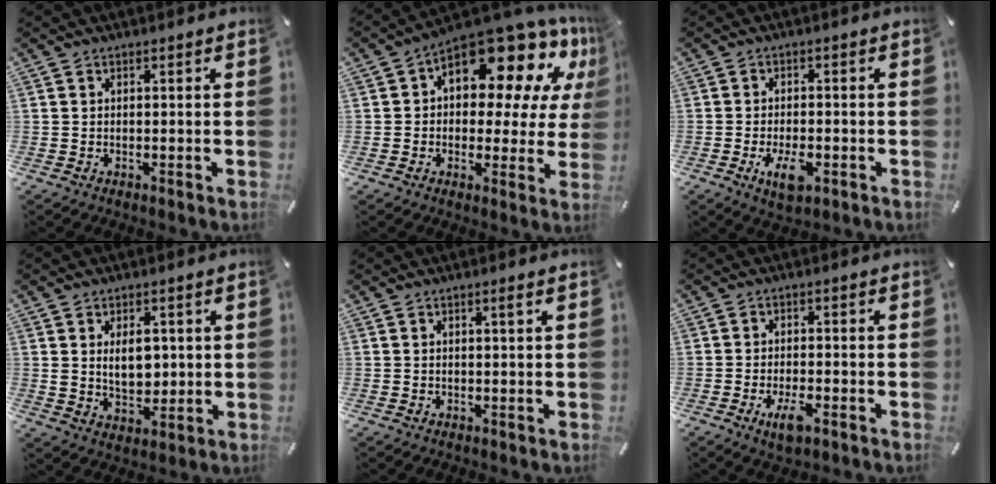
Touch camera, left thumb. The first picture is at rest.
{"total": 15.8, "force": [9.4, 8.0, 9.8], "torque": [-0.138, -0.081, 0.160]}
{"total": 6.1, "force": [-2.5, 2.9, 4.8], "torque": [-0.108, -0.001, -0.047]}
{"total": 7.0, "force": [1.5, 4.6, 5.0], "torque": [-0.073, -0.003, 0.023]}
{"total": 0.9, "force": [0.3, 0.0, 0.9], "torque": [-0.015, 0.000, 0.005]}
{"total": 5.0, "force": [-2.5, 1.8, 3.9], "torque": [-0.079, 0.002, -0.046]}